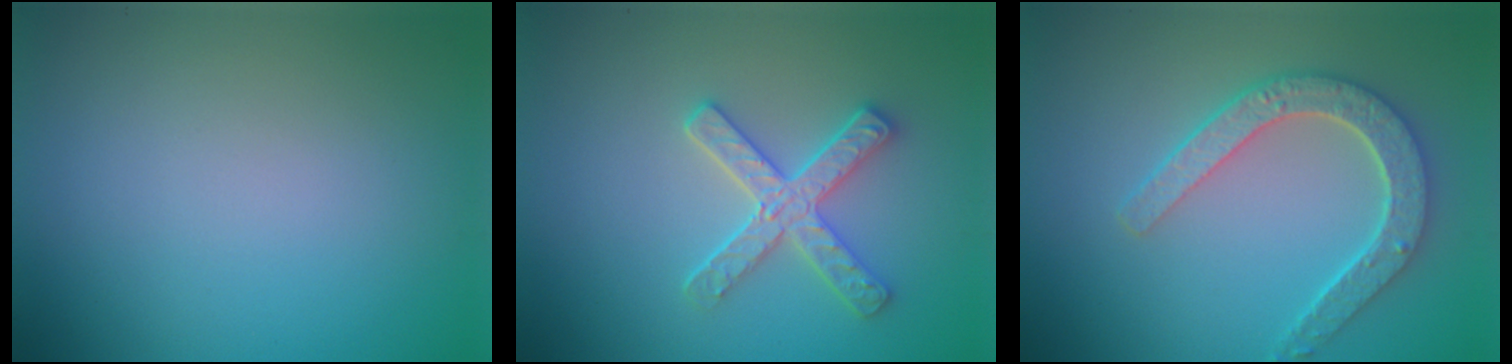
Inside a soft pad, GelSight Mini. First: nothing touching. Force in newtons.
{"total": 3.3, "press": 3.0, "slide": 1.3}
{"total": 4.6, "press": 3.8, "slide": 2.7}